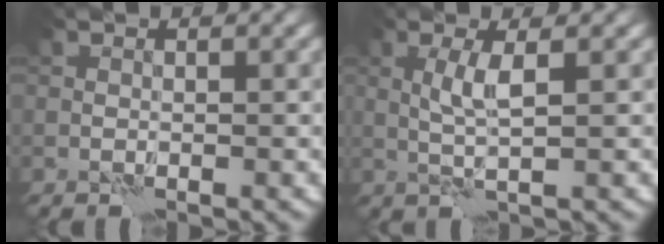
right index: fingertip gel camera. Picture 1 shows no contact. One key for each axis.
{"total": 2.3, "fx": 0.6, "fy": 0.1, "fz": 2.3, "tx": -0.052, "ty": 0.005, "tz": 0.009}